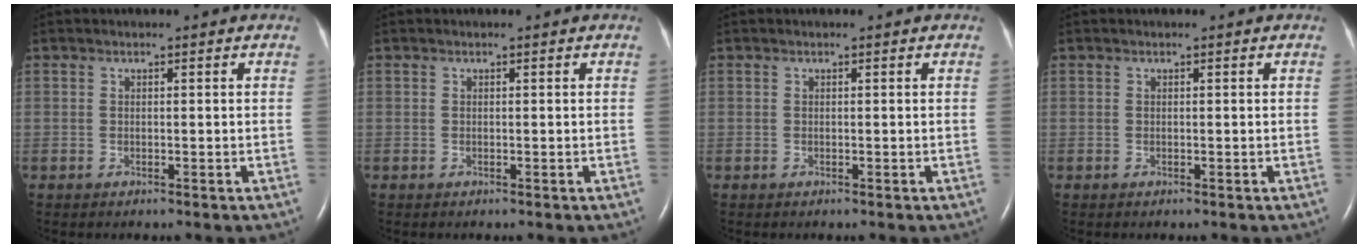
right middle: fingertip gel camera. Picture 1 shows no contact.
{"total": 0.0}
{"total": 0.0}
{"total": 0.0}